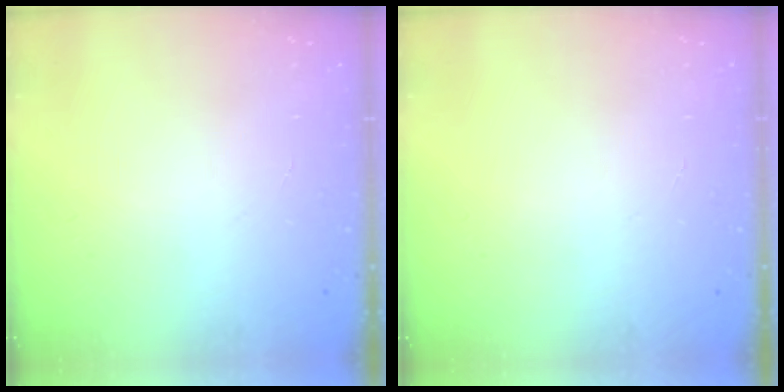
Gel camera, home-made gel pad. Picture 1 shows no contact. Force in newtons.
{"total": 0.0}